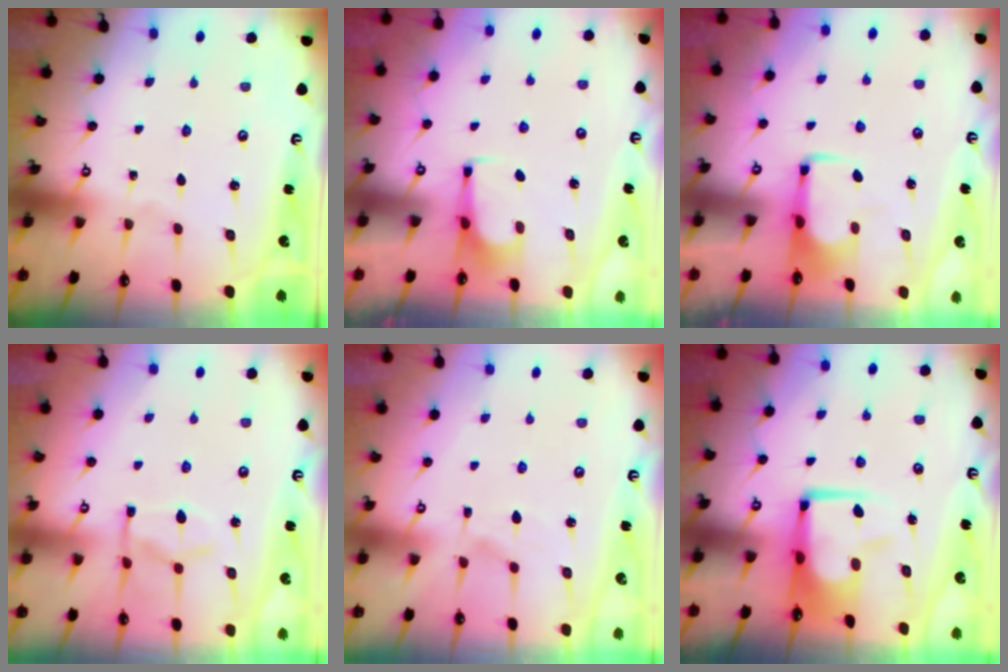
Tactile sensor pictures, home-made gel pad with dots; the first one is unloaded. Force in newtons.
{"total": 1.0, "press": 0.9, "slide": 0.3}
{"total": 2.1, "press": 2.0, "slide": 0.4}
{"total": 10.5, "press": 10.4, "slide": 1.3}
{"total": 1.4, "press": 0.7, "slide": 1.2}
{"total": 7.4, "press": 7.3, "slide": 1.1}